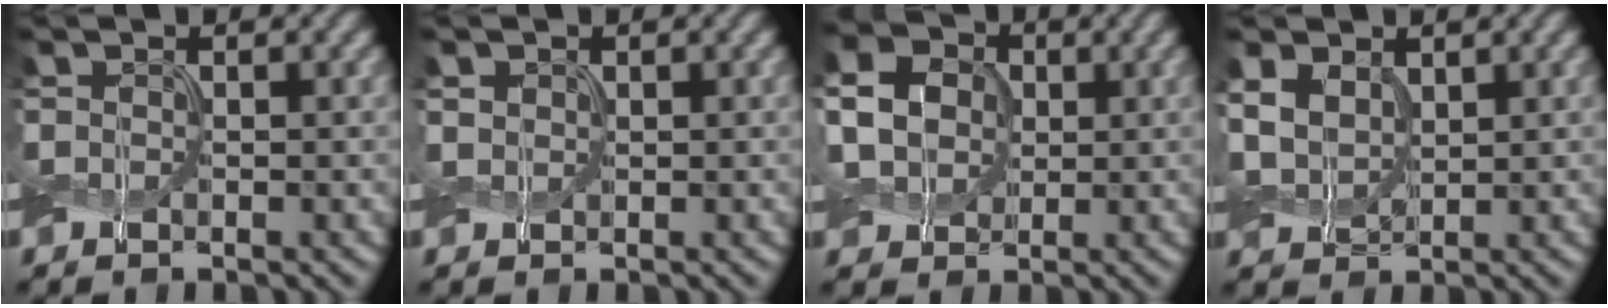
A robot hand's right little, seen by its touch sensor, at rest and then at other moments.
{"total": 0.8, "force": [0.4, 0.7, 0.2], "torque": [-0.008, 0.001, 0.008]}
{"total": 5.3, "force": [0.7, 4.4, 2.9], "torque": [-0.089, 0.013, 0.001]}
{"total": 4.1, "force": [1.5, 2.8, 2.5], "torque": [-0.069, 0.003, 0.024]}